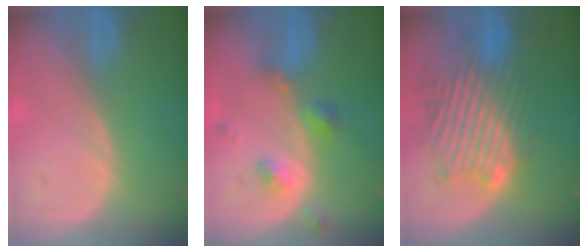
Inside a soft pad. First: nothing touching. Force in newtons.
{"total": 5.1, "press": 4.4, "slide": 2.5}
{"total": 10.8, "press": 10.1, "slide": 4.0}